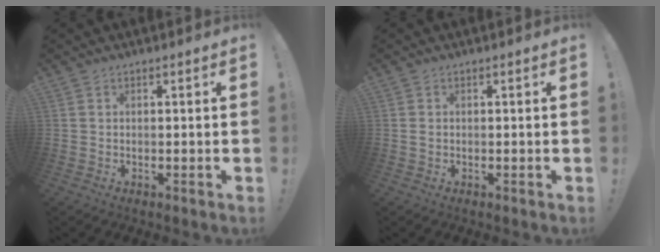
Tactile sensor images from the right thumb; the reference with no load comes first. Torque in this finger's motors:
{"motor_torque": [-0.25, -0.13, 0.14, -0.21, 0.00]}